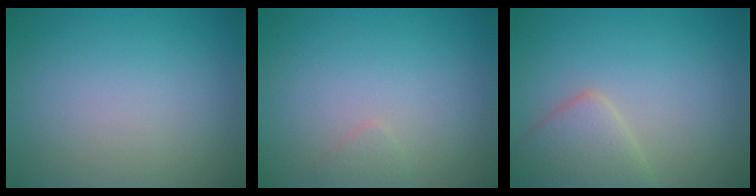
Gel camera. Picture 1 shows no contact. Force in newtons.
{"total": 0.7, "press": 0.7, "slide": 0.0}
{"total": 3.4, "press": 3.4, "slide": 0.1}